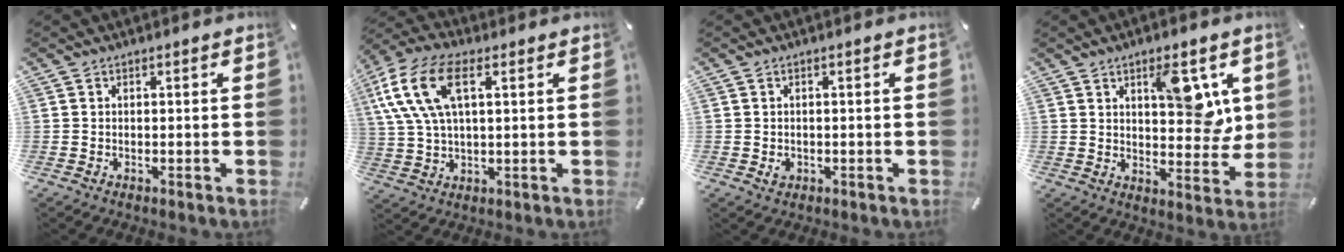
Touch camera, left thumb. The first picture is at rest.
{"total": 14.1, "force": [4.9, 7.3, 11.1], "torque": [-0.257, 0.003, 0.086]}
{"total": 1.5, "force": [-0.3, 1.2, 0.8], "torque": [-0.016, 0.002, -0.005]}
{"total": 11.5, "force": [5.1, 5.6, 8.7], "torque": [-0.100, -0.025, 0.079]}